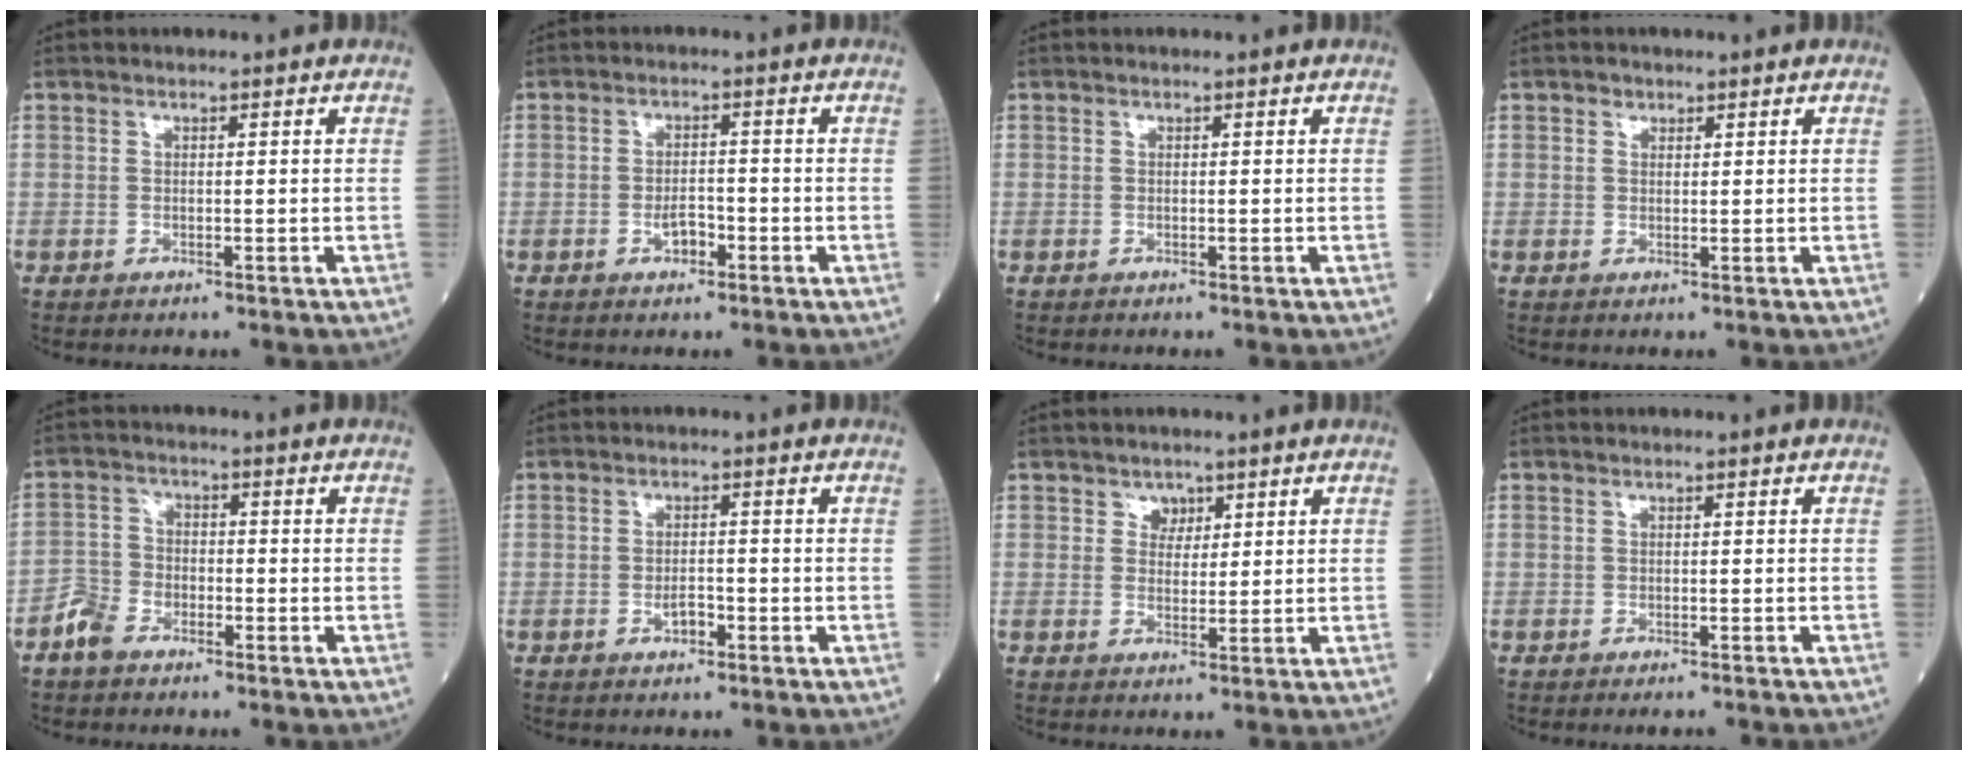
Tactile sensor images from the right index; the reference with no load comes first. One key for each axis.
{"total": 2.7, "fx": -1.3, "fy": 1.3, "fz": 1.9, "tx": -0.031, "ty": 0.005, "tz": -0.022}
{"total": 0.0}
{"total": 0.7, "fx": 0.6, "fy": 0.3, "fz": 0.2, "tx": 0.000, "ty": -0.004, "tz": 0.006}
{"total": 4.3, "fx": -3.1, "fy": 2.5, "fz": 1.7, "tx": -0.039, "ty": 0.005, "tz": -0.065}
{"total": 2.0, "fx": -1.0, "fy": 0.9, "fz": 1.5, "tx": -0.022, "ty": 0.003, "tz": -0.017}
{"total": 2.1, "fx": 1.3, "fy": 1.6, "fz": 0.5, "tx": 0.000, "ty": -0.001, "tz": 0.017}
{"total": 2.3, "fx": -2.2, "fy": 0.1, "fz": 0.8, "tx": -0.008, "ty": -0.004, "tz": -0.029}